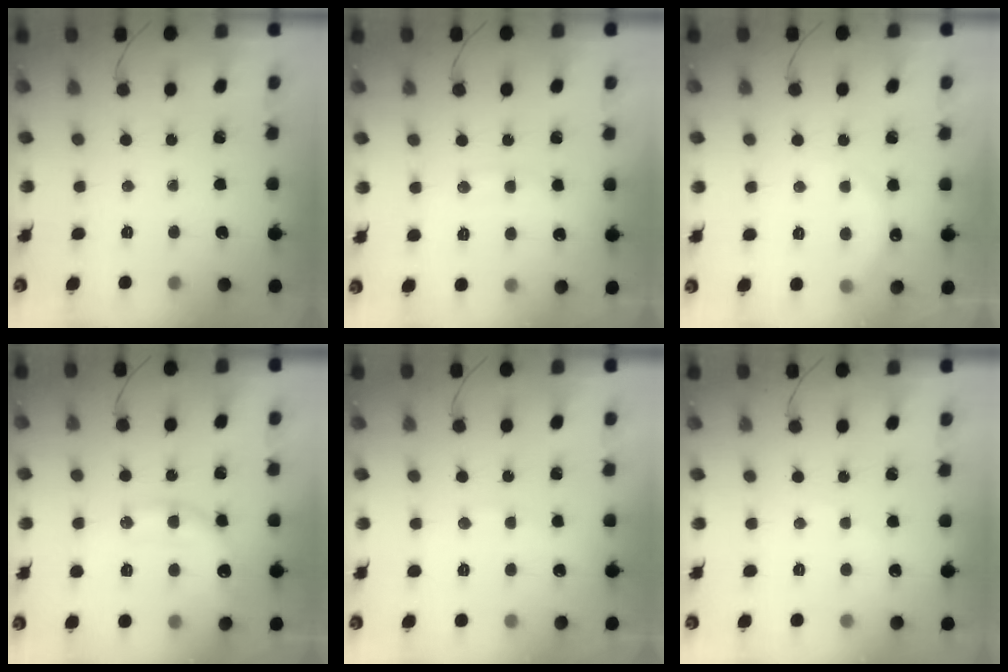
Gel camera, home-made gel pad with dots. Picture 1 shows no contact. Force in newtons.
{"total": 9.7, "press": 9.6, "slide": 1.1}
{"total": 7.6, "press": 7.5, "slide": 1.3}
{"total": 15.0, "press": 14.9, "slide": 1.6}
{"total": 7.4, "press": 7.3, "slide": 1.3}
{"total": 4.2, "press": 4.0, "slide": 1.1}